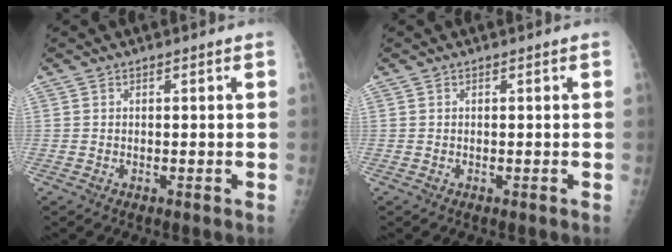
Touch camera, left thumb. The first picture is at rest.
{"total": 0.0}